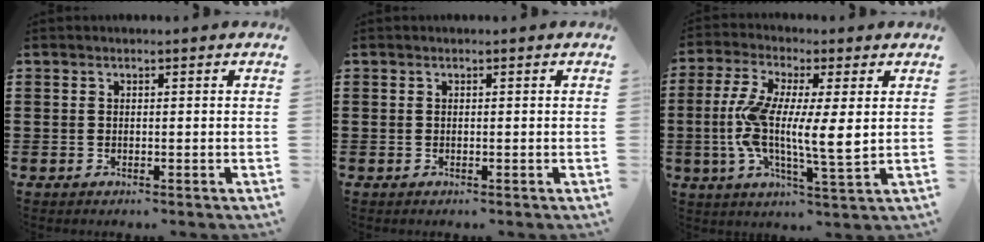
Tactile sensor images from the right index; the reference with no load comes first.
{"total": 0.0}
{"total": 10.1, "force": [0.0, 2.5, 9.8], "torque": [-0.203, -0.005, -0.004]}